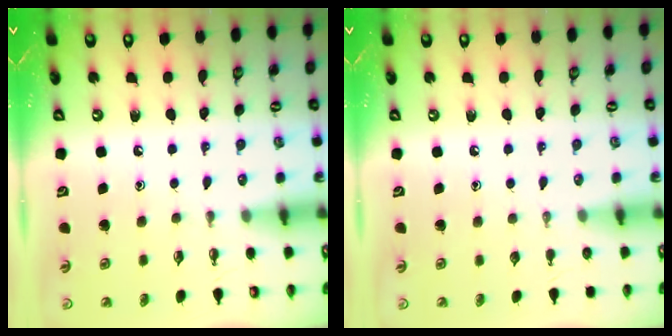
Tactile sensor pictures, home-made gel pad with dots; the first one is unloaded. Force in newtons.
{"total": 0.0}